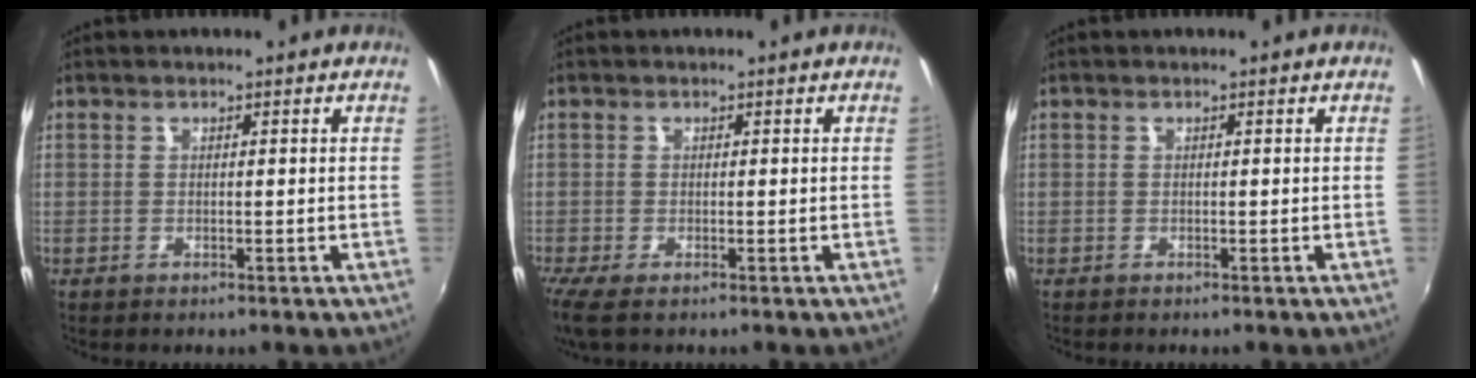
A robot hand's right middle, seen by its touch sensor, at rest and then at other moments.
{"total": 2.6, "force": [-1.2, 0.1, 2.3], "torque": [-0.048, -0.010, -0.025]}
{"total": 0.0}